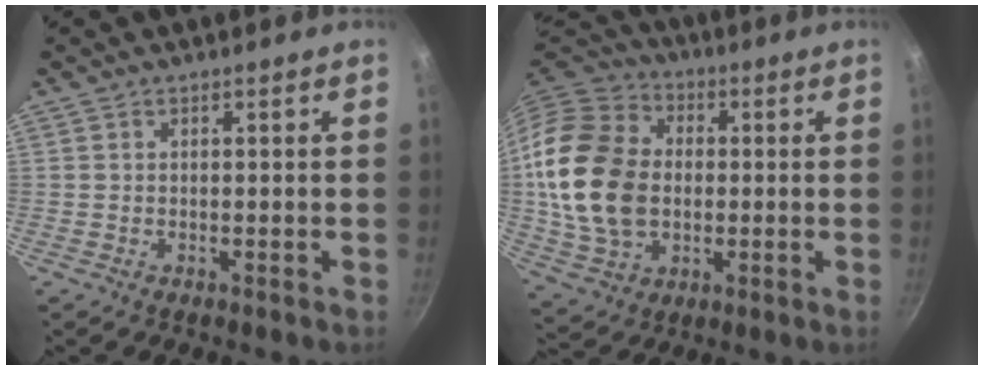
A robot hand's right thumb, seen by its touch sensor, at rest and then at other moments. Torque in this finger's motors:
{"motor_torque": [-0.40, 1.44, 1.27, -1.20, 0.19]}